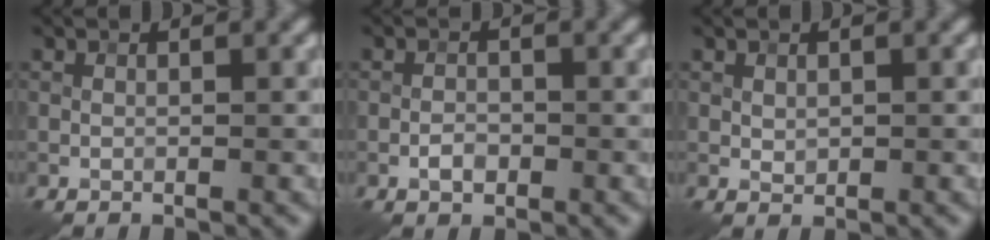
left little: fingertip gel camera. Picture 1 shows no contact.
{"total": 1.5, "force": [-0.7, 0.9, 0.9], "torque": [-0.013, 0.002, -0.015]}
{"total": 0.8, "force": [0.2, 0.6, 0.4], "torque": [-0.009, -0.003, 0.007]}